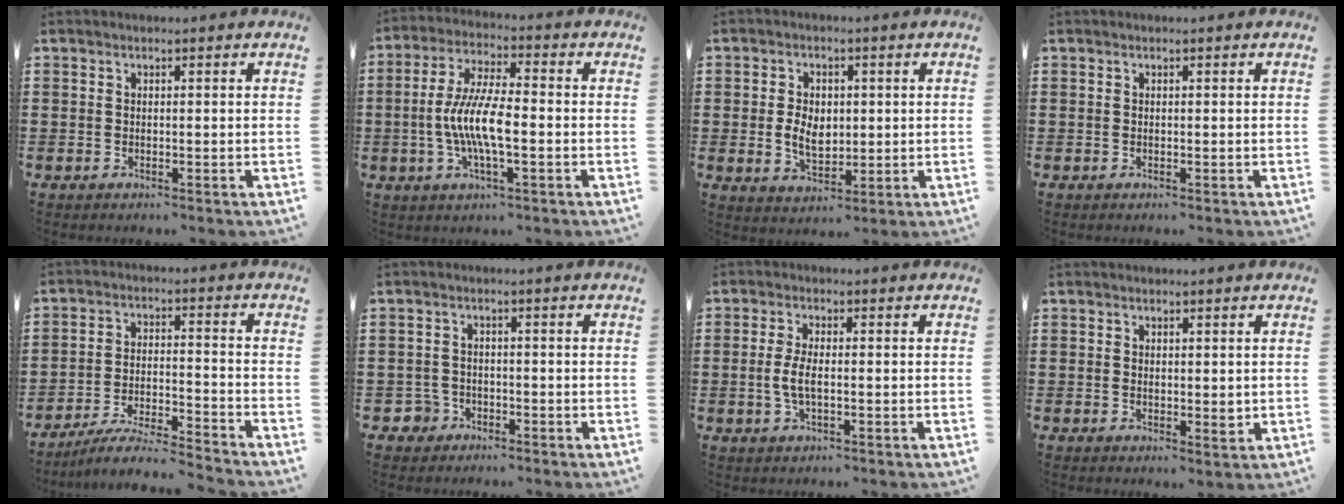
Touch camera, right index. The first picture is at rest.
{"total": 8.6, "force": [-1.6, 2.3, 8.2], "torque": [-0.176, -0.009, -0.036]}
{"total": 5.3, "force": [0.1, 3.7, 3.8], "torque": [-0.078, 0.007, -0.004]}
{"total": 0.0}
{"total": 6.2, "force": [-5.9, -0.2, 2.0], "torque": [-0.041, -0.001, -0.115]}
{"total": 2.4, "force": [-1.5, 1.7, 0.5], "torque": [-0.020, 0.000, -0.035]}
{"total": 3.8, "force": [-0.4, 1.4, 3.6], "torque": [-0.086, -0.007, -0.014]}
{"total": 1.7, "force": [0.5, 0.9, 1.3], "torque": [-0.017, -0.002, 0.009]}